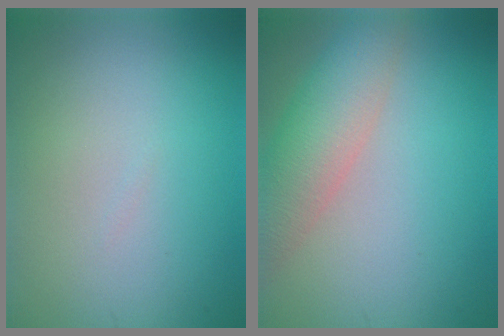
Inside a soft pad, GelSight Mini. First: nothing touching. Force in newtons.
{"total": 5.5, "press": 5.5, "slide": 0.3}